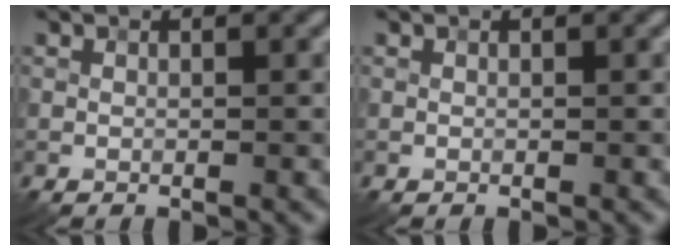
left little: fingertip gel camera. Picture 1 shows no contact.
{"total": 0.0}